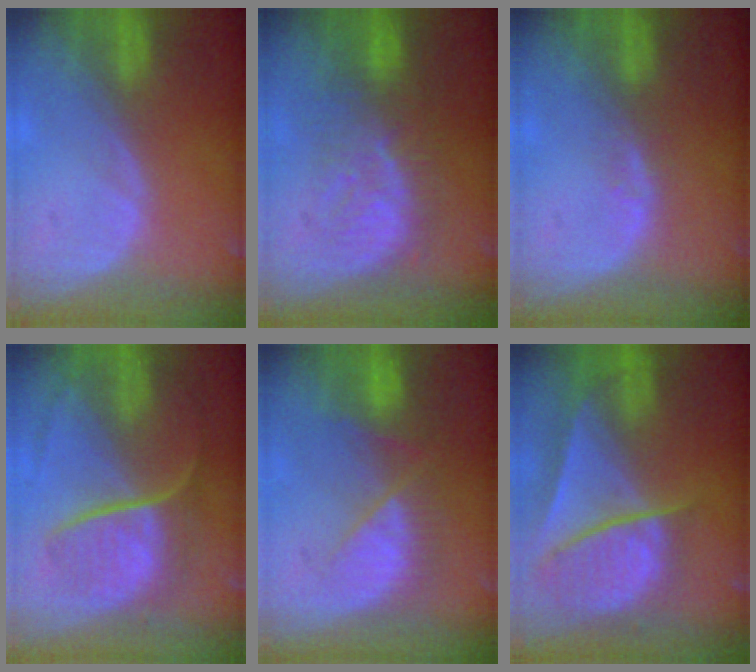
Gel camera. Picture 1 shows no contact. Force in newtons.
{"total": 8.0, "press": 7.8, "slide": 1.6}
{"total": 1.9, "press": 1.4, "slide": 1.3}
{"total": 8.9, "press": 7.6, "slide": 4.6}
{"total": 7.2, "press": 6.6, "slide": 2.9}
{"total": 9.7, "press": 8.3, "slide": 5.1}